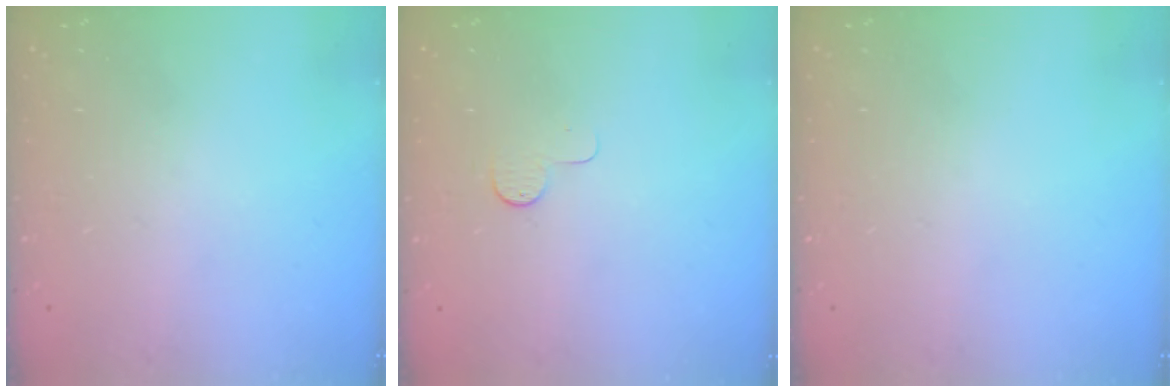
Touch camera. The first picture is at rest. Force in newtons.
{"total": 4.0, "press": 4.0, "slide": 0.4}
{"total": 0.0}